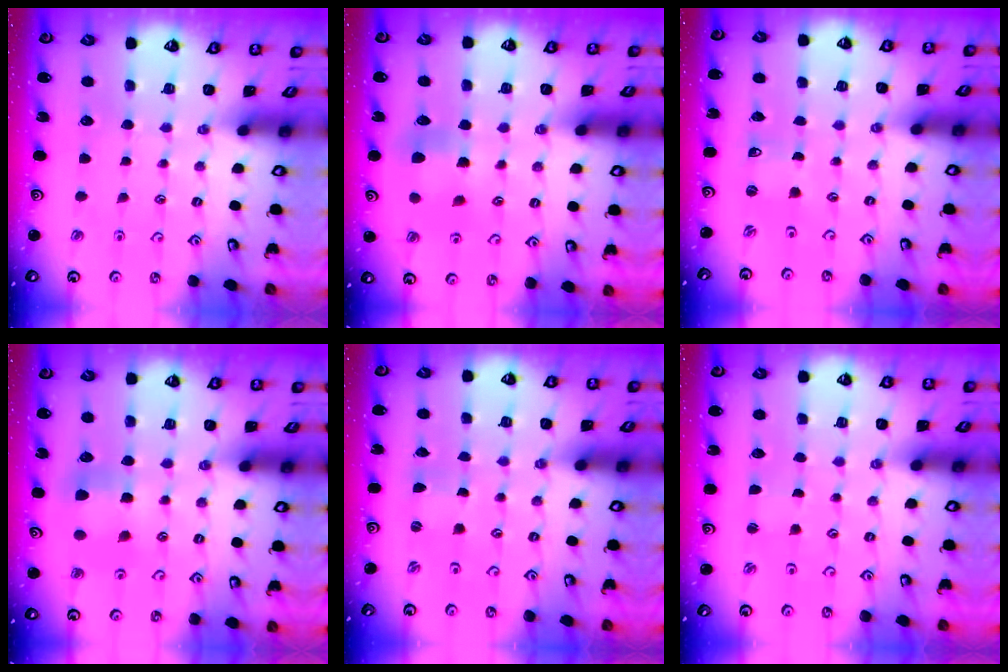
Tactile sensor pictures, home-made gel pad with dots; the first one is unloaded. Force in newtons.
{"total": 6.0, "press": 6.0, "slide": 0.5}
{"total": 0.6, "press": 0.6, "slide": 0.0}
{"total": 6.3, "press": 6.3, "slide": 0.4}
{"total": 0.0}
{"total": 0.6, "press": 0.6, "slide": 0.0}